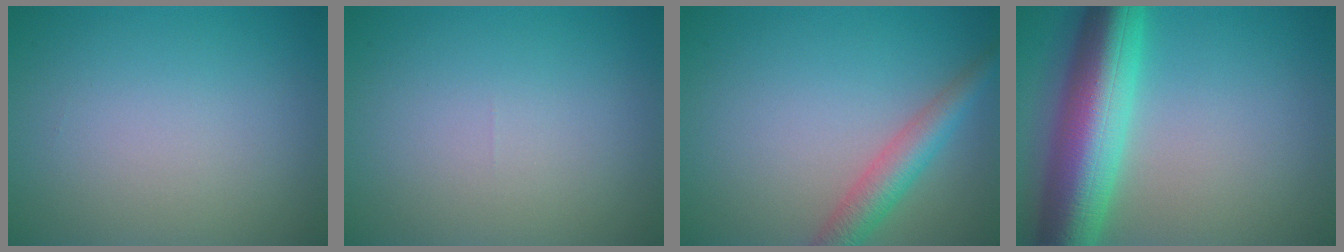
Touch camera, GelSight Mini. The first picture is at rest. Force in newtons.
{"total": 0.0}
{"total": 3.7, "press": 3.7, "slide": 0.2}
{"total": 10.5, "press": 10.5, "slide": 0.2}